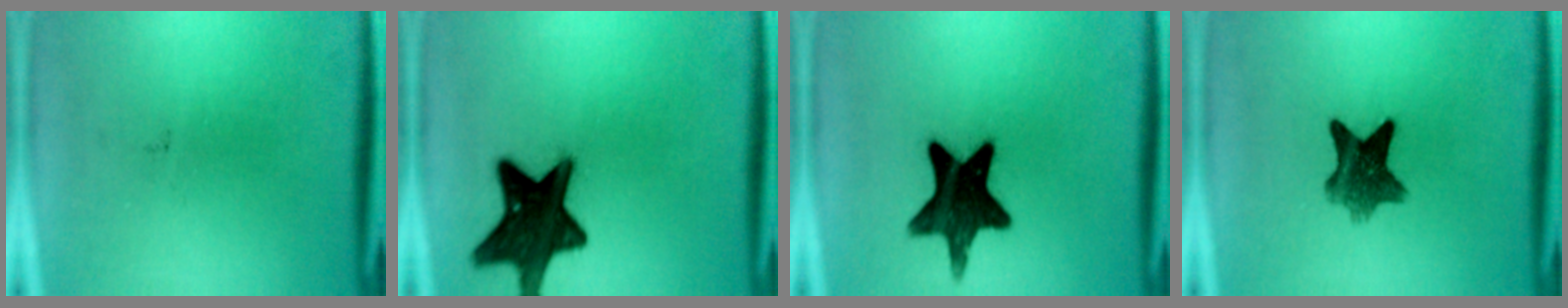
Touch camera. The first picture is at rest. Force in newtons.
{"total": 16.6}
{"total": 15.6}
{"total": 7.8}